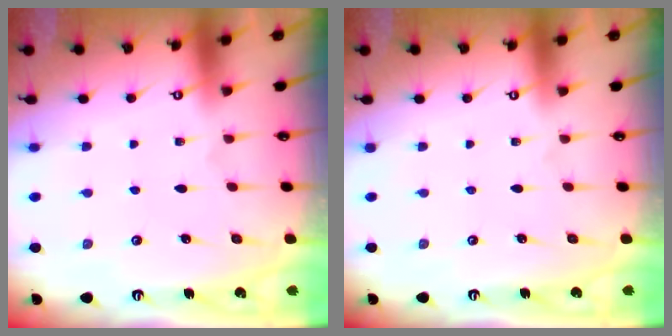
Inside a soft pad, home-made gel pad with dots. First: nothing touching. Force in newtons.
{"total": 0.0}